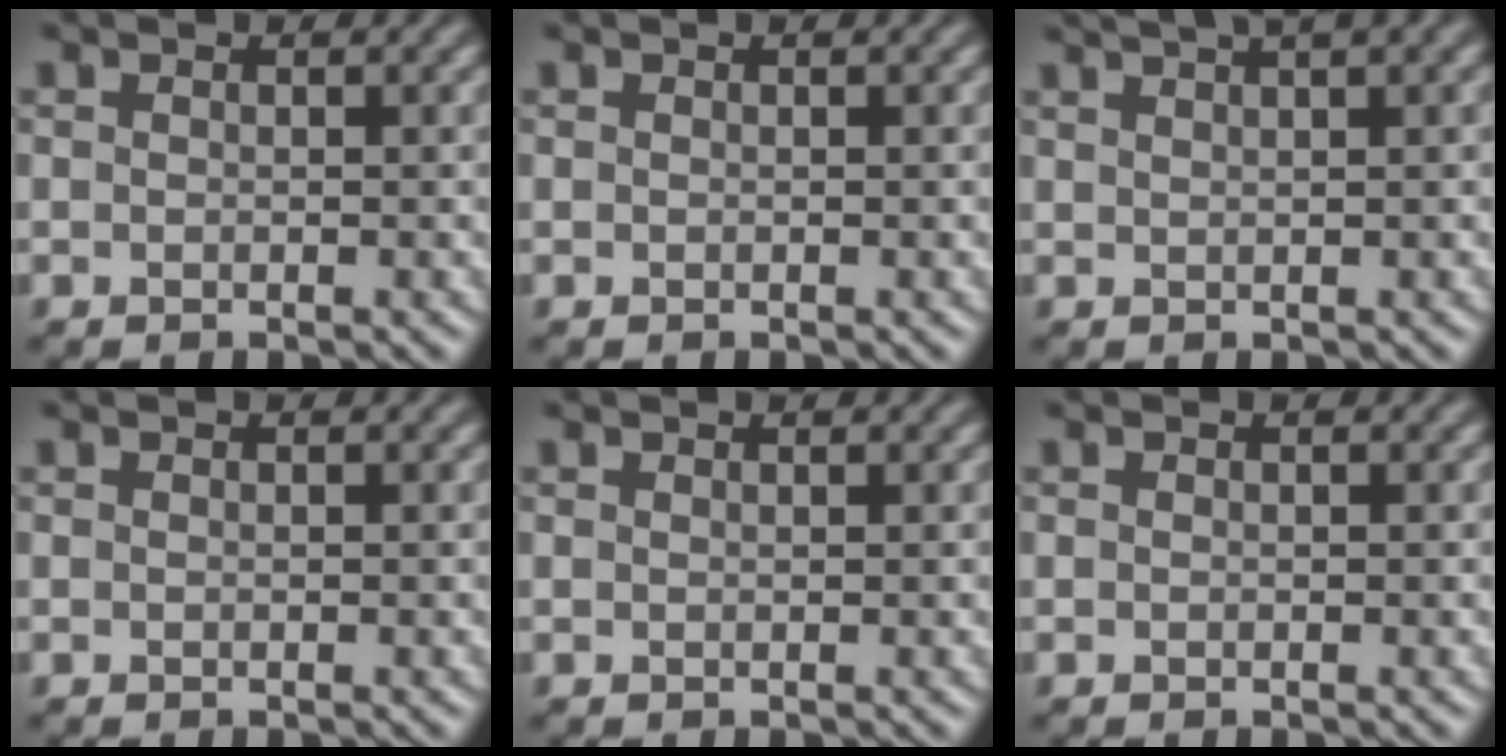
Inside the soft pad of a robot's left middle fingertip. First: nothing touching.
{"total": 0.0}
{"total": 4.0, "force": [3.0, 0.8, 2.5], "torque": [-0.043, 0.023, 0.037]}
{"total": 0.0}
{"total": 0.7, "force": [0.7, -0.1, 0.0], "torque": [0.000, -0.006, 0.009]}
{"total": 0.0}